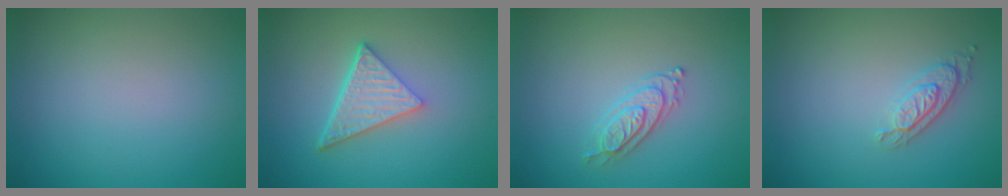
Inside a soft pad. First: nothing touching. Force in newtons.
{"total": 4.8, "press": 3.3, "slide": 3.5}
{"total": 2.2, "press": 2.2, "slide": 0.5}
{"total": 2.1, "press": 1.8, "slide": 1.1}